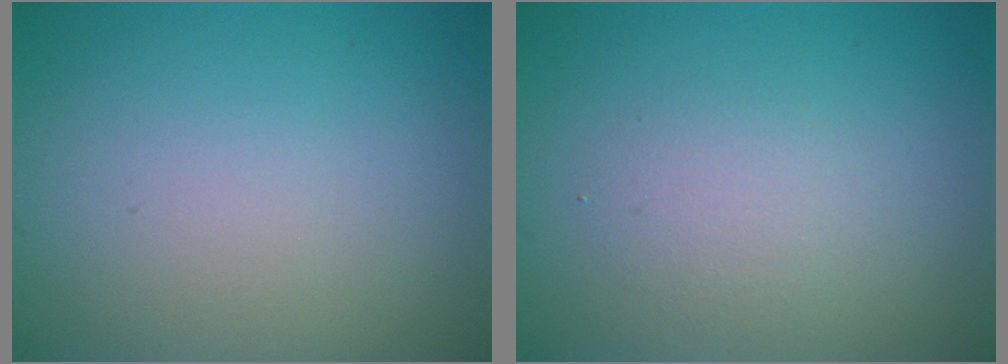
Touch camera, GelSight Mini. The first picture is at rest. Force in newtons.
{"total": 1.9, "press": 1.9, "slide": 0.1}